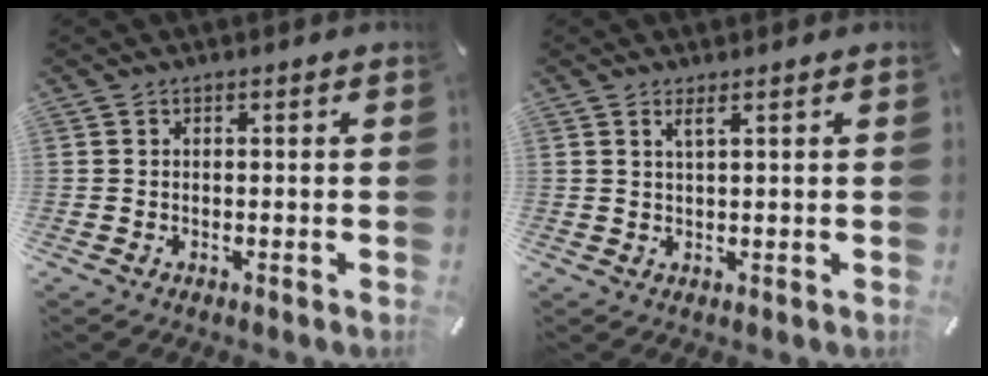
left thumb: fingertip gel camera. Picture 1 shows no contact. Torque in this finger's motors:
{"motor_torque": [0.48, 0.41, 0.14, -0.08, -0.01]}